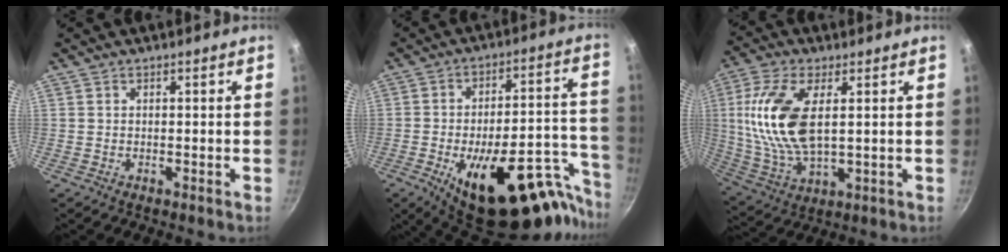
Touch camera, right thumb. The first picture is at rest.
{"total": 27.0, "force": [-16.3, 9.9, 19.2], "torque": [-0.177, 0.083, -0.222]}
{"total": 16.4, "force": [2.4, 7.8, 14.2], "torque": [-0.305, -0.008, 0.054]}